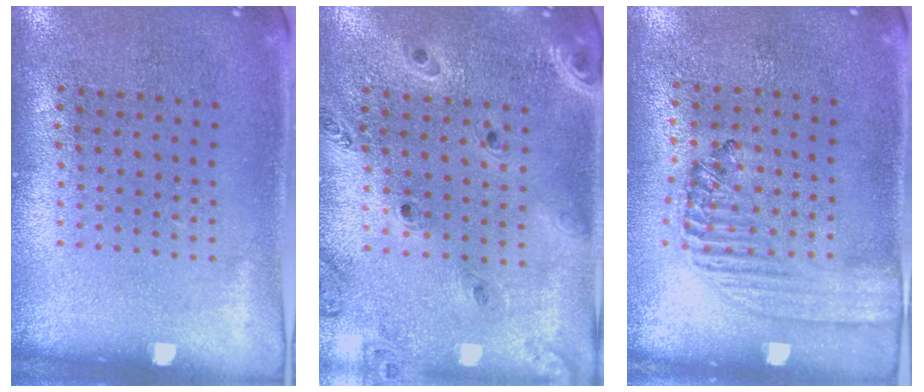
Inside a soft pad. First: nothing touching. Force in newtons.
{"total": 1.4, "press": 1.4, "slide": 0.2}
{"total": 1.4, "press": 1.2, "slide": 0.6}